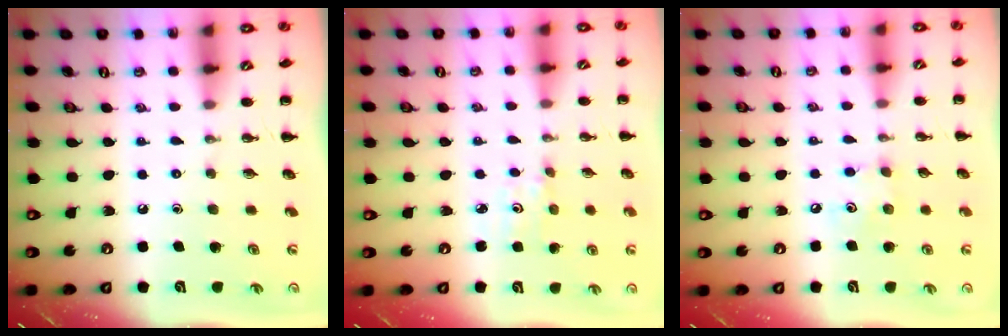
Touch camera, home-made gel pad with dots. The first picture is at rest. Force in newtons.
{"total": 2.7, "press": 2.6, "slide": 0.8}
{"total": 4.0, "press": 3.8, "slide": 1.0}